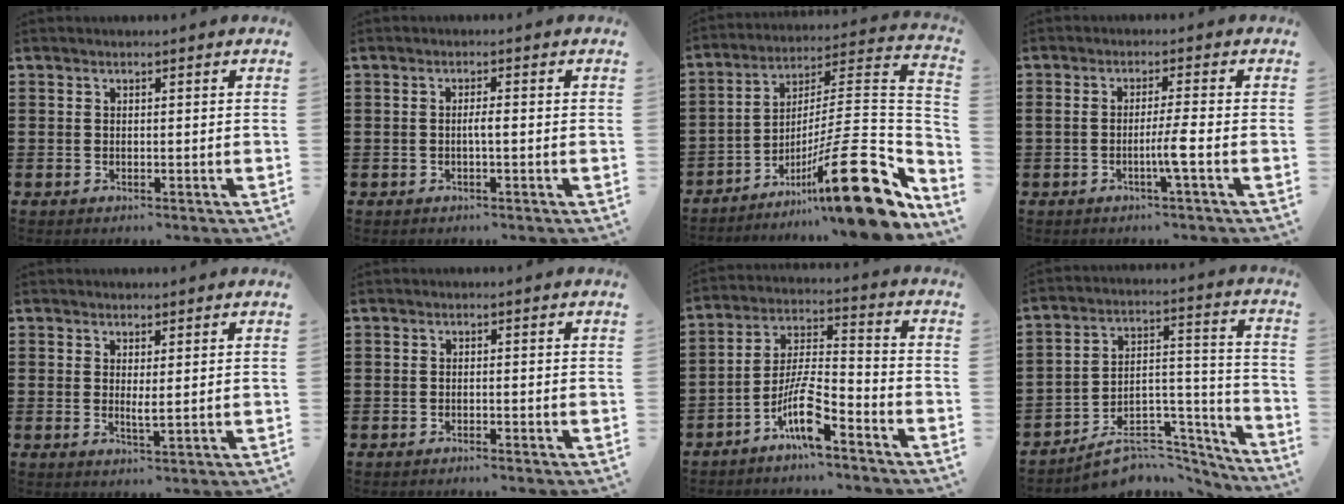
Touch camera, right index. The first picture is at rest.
{"total": 1.5, "force": [-0.3, 0.0, 1.4], "torque": [-0.027, -0.002, -0.006]}
{"total": 20.3, "force": [-9.3, 4.3, 17.5], "torque": [-0.247, 0.020, -0.152]}
{"total": 3.6, "force": [-1.2, -0.5, 3.3], "torque": [-0.059, -0.007, -0.026]}
{"total": 1.7, "force": [0.7, 0.0, 1.5], "torque": [-0.031, -0.003, 0.012]}
{"total": 0.6, "force": [-0.5, 0.0, 0.3], "torque": [-0.006, -0.002, -0.011]}
{"total": 8.9, "force": [-6.1, 1.7, 6.2], "torque": [-0.133, -0.005, -0.116]}
{"total": 8.3, "force": [-6.7, 4.1, 2.8], "torque": [-0.035, 0.025, -0.116]}